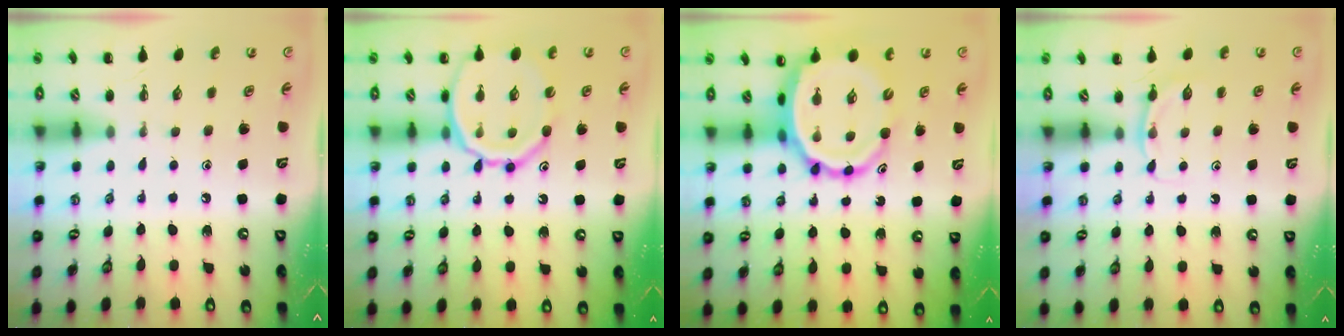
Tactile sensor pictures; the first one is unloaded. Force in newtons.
{"total": 16.0, "press": 15.8, "slide": 2.5}
{"total": 13.2, "press": 12.7, "slide": 3.7}
{"total": 3.7, "press": 3.4, "slide": 1.3}